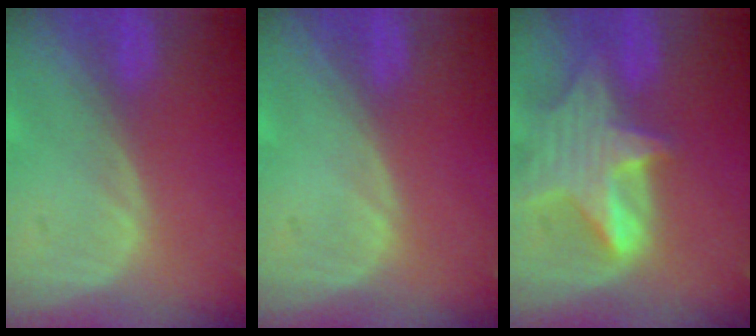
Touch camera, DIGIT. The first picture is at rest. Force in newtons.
{"total": 0.0}
{"total": 8.4, "press": 7.6, "slide": 3.5}